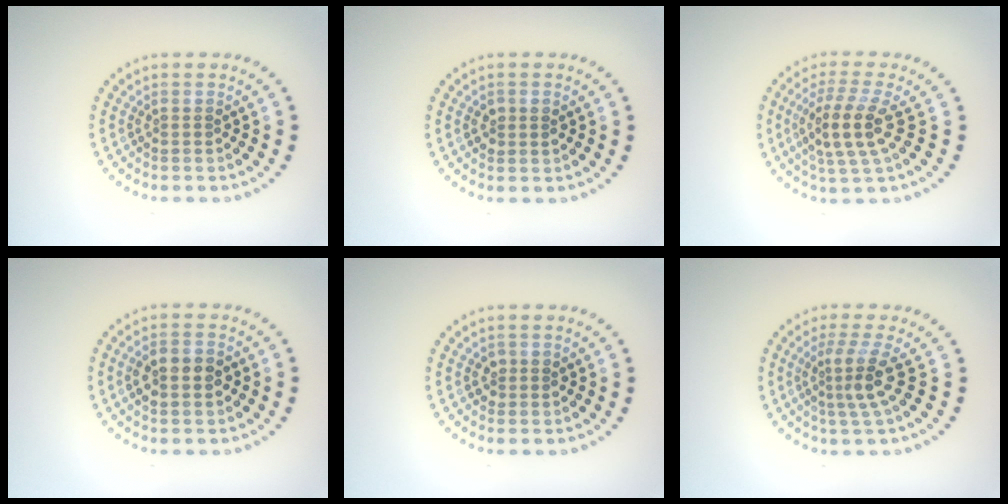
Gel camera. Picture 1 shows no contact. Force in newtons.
{"total": 1.4, "press": 1.4, "slide": 0.3}
{"total": 4.1, "press": 3.6, "slide": 1.9}
{"total": 3.6, "press": 3.6, "slide": 0.2}
{"total": 1.3, "press": 1.3, "slide": 0.1}
{"total": 3.2, "press": 2.3, "slide": 2.3}